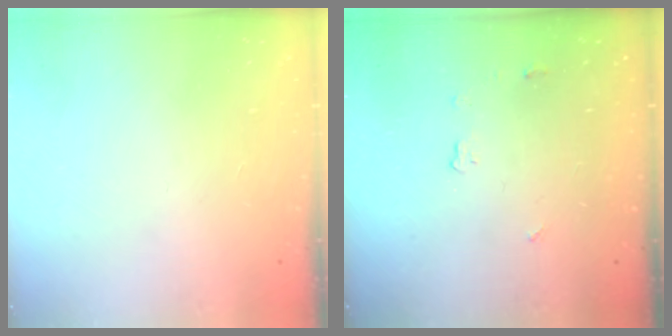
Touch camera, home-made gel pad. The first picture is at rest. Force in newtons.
{"total": 3.4, "press": 3.4, "slide": 0.5}